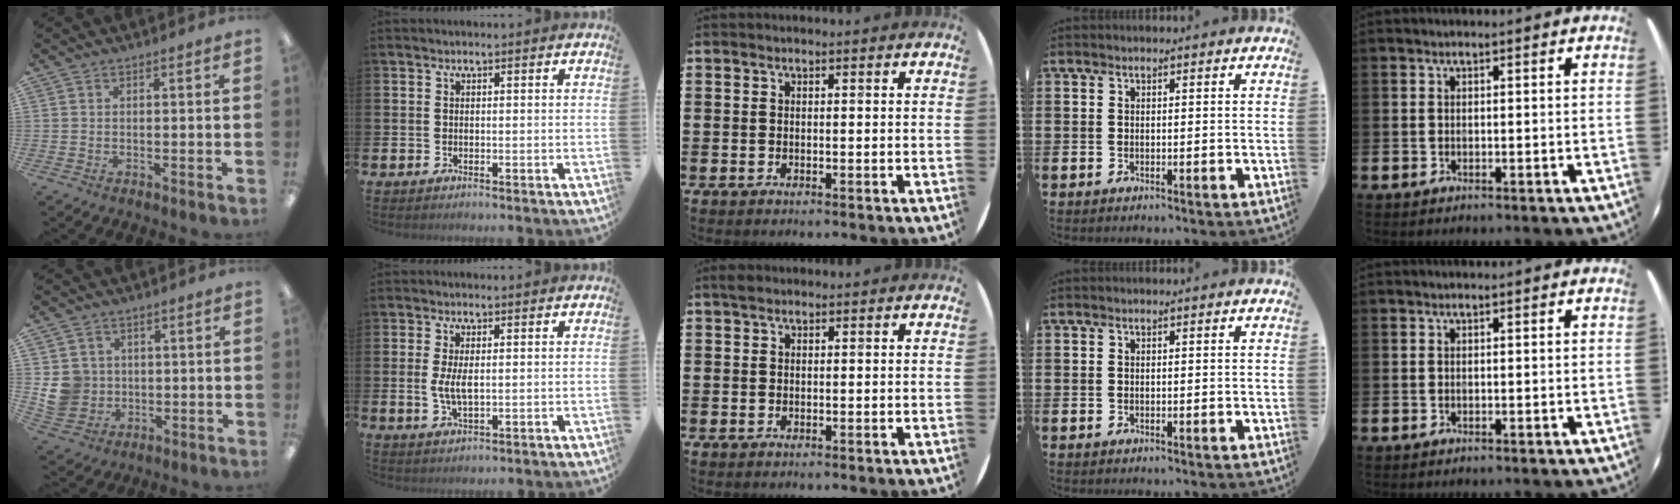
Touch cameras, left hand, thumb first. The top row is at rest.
{"thumb": {"total": 7.7, "force": [1.2, 7.4, 1.7], "torque": [-0.042, 0.005, 0.031]}, "index": {"total": 3.4, "force": [0.4, 1.3, 3.1], "torque": [-0.056, 0.003, 0.004]}, "middle": {"total": 1.2, "force": [1.0, 0.6, 0.4], "torque": [-0.001, 0.001, 0.017]}}